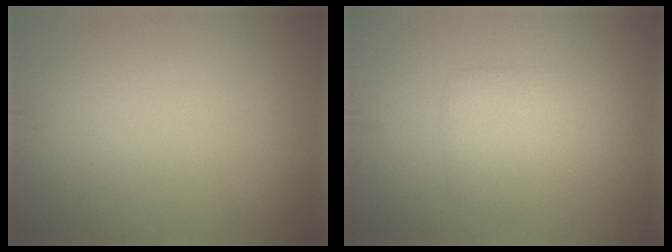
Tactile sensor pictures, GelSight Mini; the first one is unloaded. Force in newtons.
{"total": 3.0, "press": 3.0, "slide": 0.0}